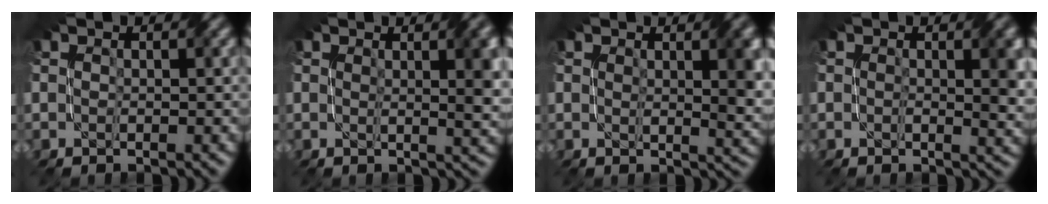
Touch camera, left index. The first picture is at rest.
{"total": 4.5, "force": [1.3, 1.2, 4.1], "torque": [-0.041, 0.003, 0.018]}
{"total": 4.2, "force": [1.4, 1.1, 3.8], "torque": [-0.047, -0.001, 0.025]}
{"total": 3.5, "force": [0.6, 1.1, 3.2], "torque": [-0.040, 0.000, 0.008]}